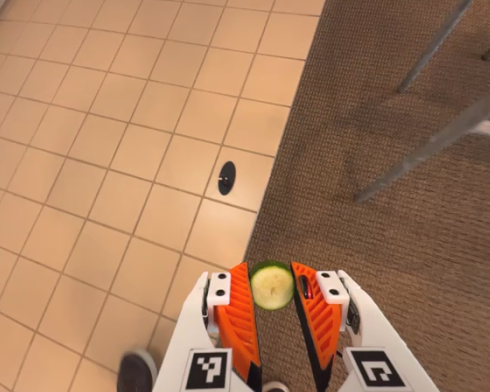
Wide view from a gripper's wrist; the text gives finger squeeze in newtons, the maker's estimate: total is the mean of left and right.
{"total": 7.9, "left": 7.4, "right": 8.3}